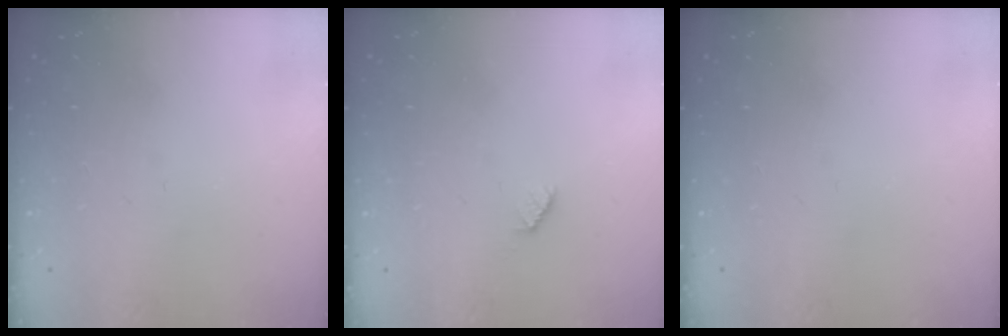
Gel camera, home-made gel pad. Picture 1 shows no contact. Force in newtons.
{"total": 4.3, "press": 4.3, "slide": 0.6}
{"total": 0.0}